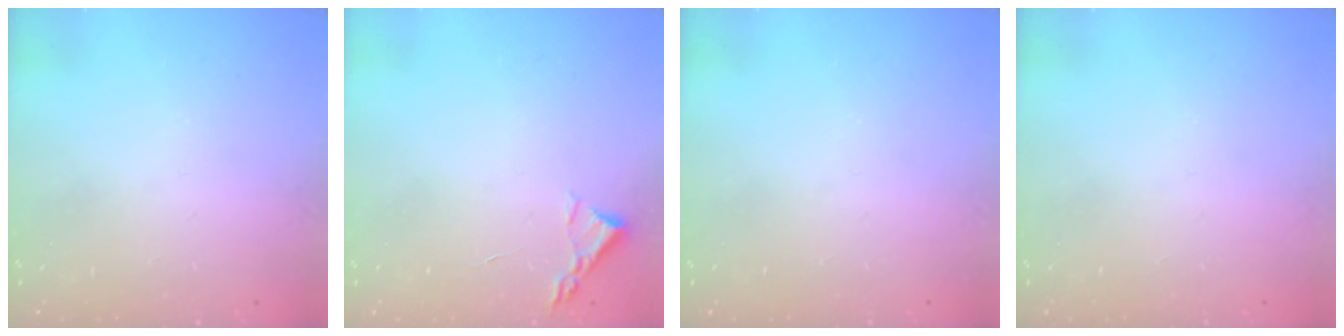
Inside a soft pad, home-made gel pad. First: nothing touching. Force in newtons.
{"total": 2.2, "press": 2.2, "slide": 0.3}
{"total": 0.0}
{"total": 0.0}